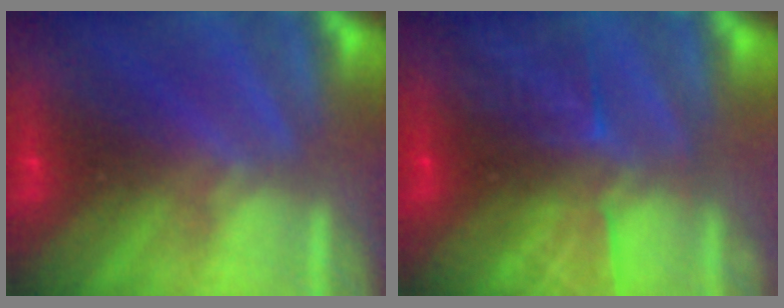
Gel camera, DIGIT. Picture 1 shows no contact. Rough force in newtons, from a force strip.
{"total": 8.5}